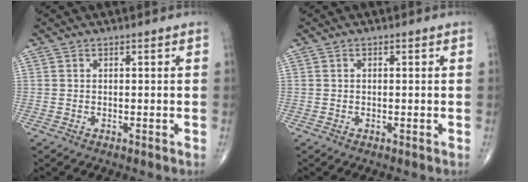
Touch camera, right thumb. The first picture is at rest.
{"total": 0.6, "force": [0.1, 0.3, 0.5], "torque": [-0.011, 0.003, 0.003]}